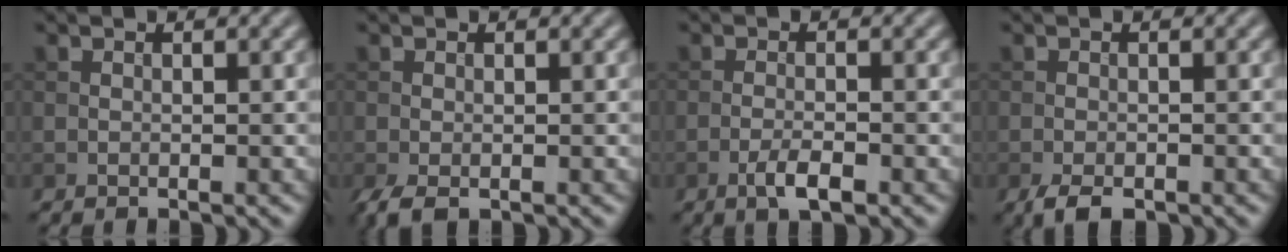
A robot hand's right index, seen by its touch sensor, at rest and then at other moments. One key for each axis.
{"total": 1.9, "fx": -1.0, "fy": 0.9, "fz": 1.4, "tx": -0.037, "ty": -0.011, "tz": -0.021}
{"total": 2.6, "fx": -1.4, "fy": 0.7, "fz": 2.1, "tx": -0.040, "ty": 0.000, "tz": -0.028}
{"total": 2.6, "fx": -1.7, "fy": 1.1, "fz": 1.6, "tx": -0.031, "ty": -0.006, "tz": -0.030}